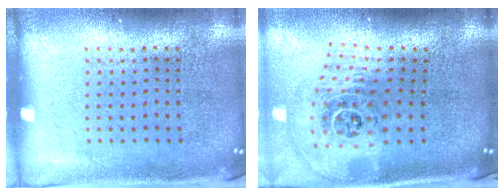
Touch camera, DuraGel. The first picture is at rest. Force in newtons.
{"total": 2.6, "press": 1.8, "slide": 1.9}